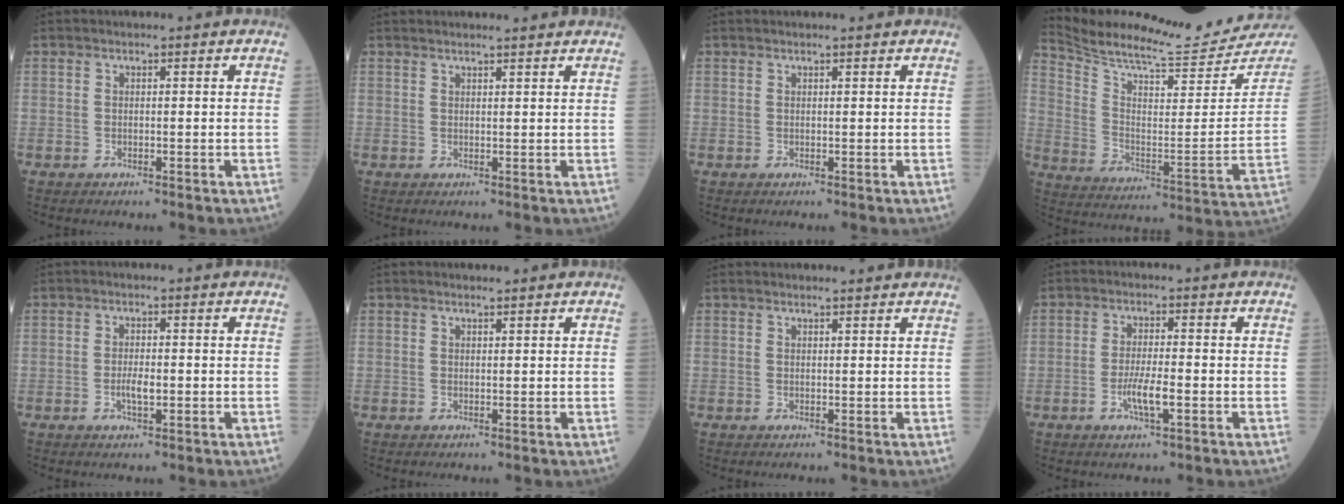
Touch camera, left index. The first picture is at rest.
{"total": 4.1, "force": [3.9, 0.0, 1.2], "torque": [-0.018, 0.014, 0.045]}
{"total": 1.3, "force": [1.2, -0.2, 0.4], "torque": [-0.007, 0.004, 0.018]}
{"total": 19.2, "force": [18.7, -0.6, 4.3], "torque": [-0.097, -0.116, 0.270]}
{"total": 2.3, "force": [-0.7, 0.6, 2.1], "torque": [-0.044, -0.003, -0.012]}
{"total": 0.7, "force": [0.7, 0.0, 0.2], "torque": [-0.009, -0.005, 0.011]}
{"total": 2.7, "force": [2.7, 0.2, 0.4], "torque": [-0.010, 0.010, 0.031]}
{"total": 4.1, "force": [-1.5, 0.4, 3.7], "torque": [-0.075, -0.007, -0.029]}